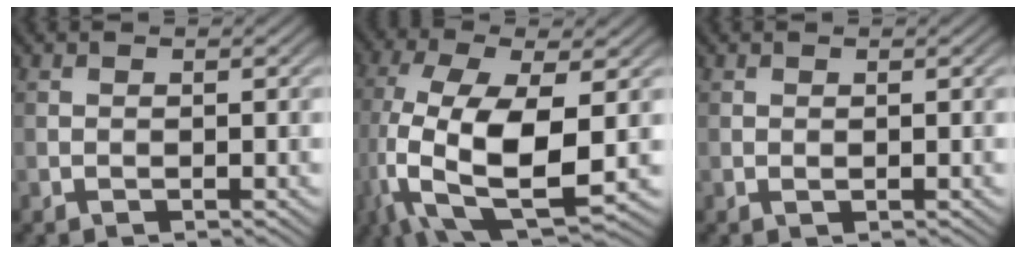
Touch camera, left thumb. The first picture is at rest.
{"total": 14.2, "force": [-3.0, 6.0, 12.6], "torque": [-0.286, -0.020, -0.054]}
{"total": 0.0}